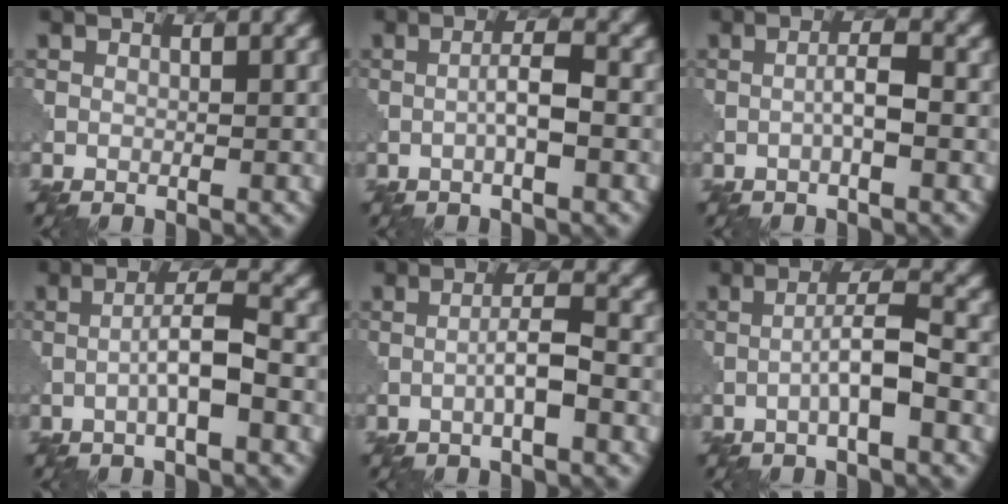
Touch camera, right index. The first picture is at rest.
{"total": 2.7, "force": [-0.6, 0.4, 2.6], "torque": [-0.045, 0.007, -0.014]}
{"total": 2.3, "force": [-0.6, 0.3, 2.2], "torque": [-0.040, 0.006, -0.014]}
{"total": 3.7, "force": [-1.0, 0.5, 3.5], "torque": [-0.060, 0.013, -0.024]}
{"total": 2.7, "force": [-0.9, 0.3, 2.5], "torque": [-0.044, 0.010, -0.018]}
{"total": 3.7, "force": [-1.2, 0.4, 3.5], "torque": [-0.060, 0.014, -0.027]}